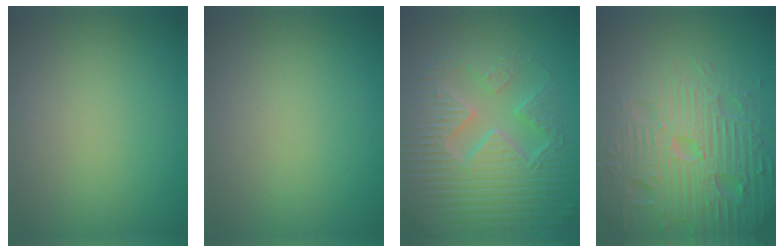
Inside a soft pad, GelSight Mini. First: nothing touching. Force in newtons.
{"total": 0.0}
{"total": 8.3, "press": 6.4, "slide": 5.3}
{"total": 7.9, "press": 7.7, "slide": 1.8}